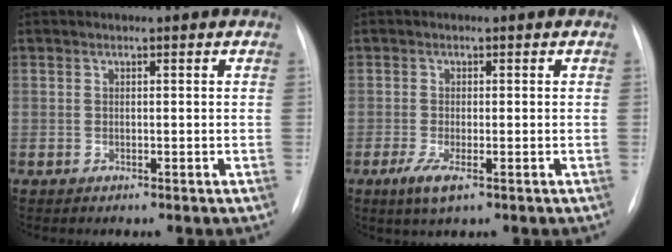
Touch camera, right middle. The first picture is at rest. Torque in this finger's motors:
{"motor_torque": [0.92, -0.59, 0.30, 0.07]}